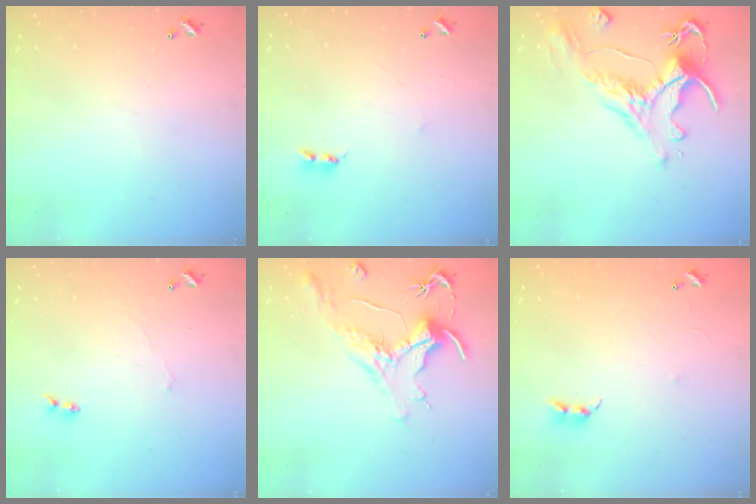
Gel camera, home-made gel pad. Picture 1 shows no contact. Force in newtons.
{"total": 1.6, "press": 1.6, "slide": 0.4}
{"total": 1.6, "press": 0.8, "slide": 1.4}
{"total": 0.7, "press": 0.1, "slide": 0.7}
{"total": 1.3, "press": 1.1, "slide": 0.7}
{"total": 7.4, "press": 7.4, "slide": 0.5}